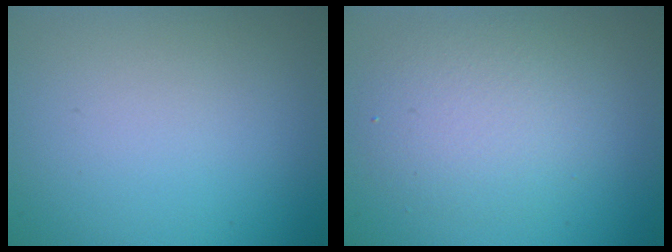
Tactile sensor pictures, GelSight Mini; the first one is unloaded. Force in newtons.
{"total": 3.5, "press": 3.5, "slide": 0.2}